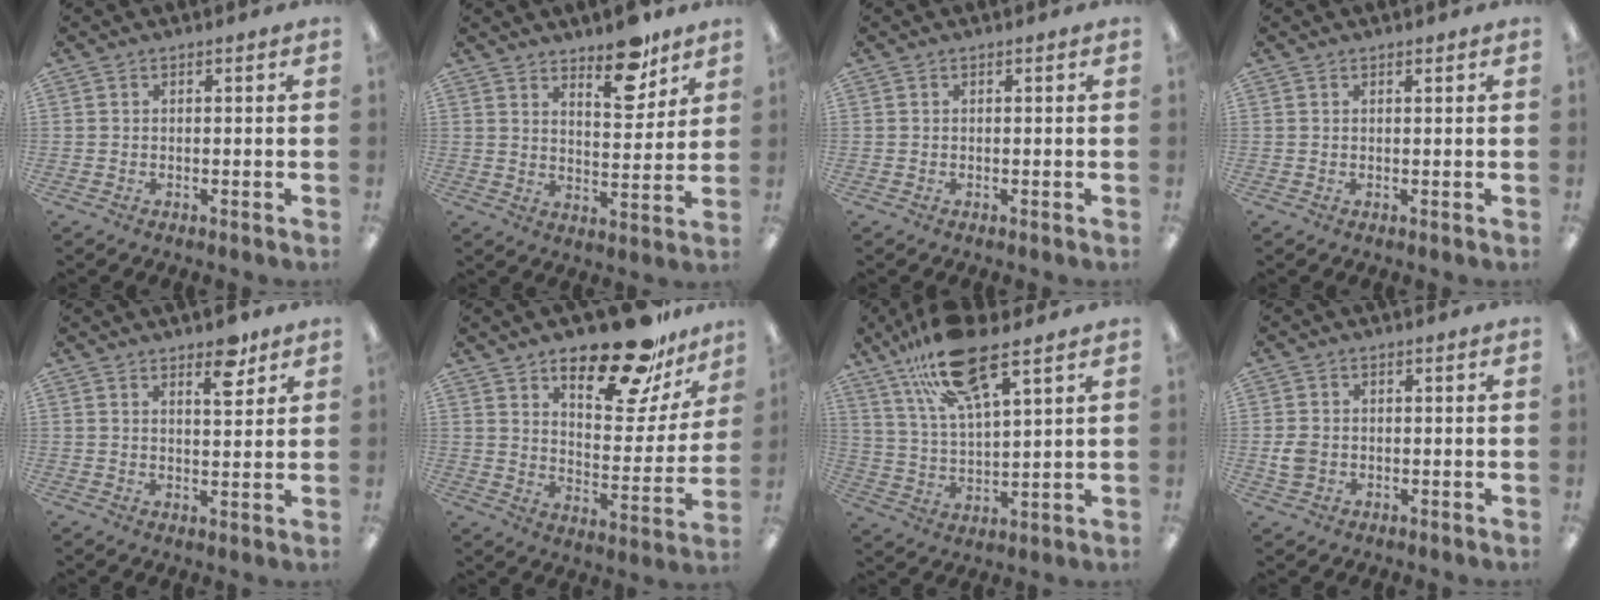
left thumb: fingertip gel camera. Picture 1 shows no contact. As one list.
[{"total": 10.2, "force": [7.9, 3.9, 5.2], "torque": [-0.052, -0.054, 0.132]}, {"total": 0.0}, {"total": 0.6, "force": [0.6, 0.1, 0.1], "torque": [-0.003, 0.001, 0.010]}, {"total": 6.8, "force": [4.7, 2.7, 4.1], "torque": [-0.036, -0.029, 0.074]}, {"total": 22.1, "force": [17.0, 7.7, 11.8], "torque": [-0.172, -0.111, 0.283]}, {"total": 18.1, "force": [12.0, 5.8, 12.2], "torque": [-0.224, -0.040, 0.206]}, {"total": 3.7, "force": [-0.3, 3.0, 2.1], "torque": [-0.028, 0.005, -0.004]}]